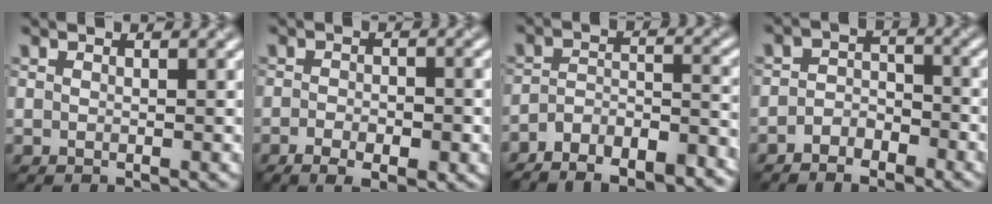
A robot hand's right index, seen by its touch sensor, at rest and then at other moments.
{"total": 4.5, "force": [-1.8, 1.9, 3.6], "torque": [-0.057, 0.003, -0.019]}
{"total": 9.8, "force": [-8.0, 3.7, 4.3], "torque": [-0.073, -0.003, -0.120]}
{"total": 2.7, "force": [-2.2, 1.4, 0.8], "torque": [-0.016, 0.012, -0.047]}